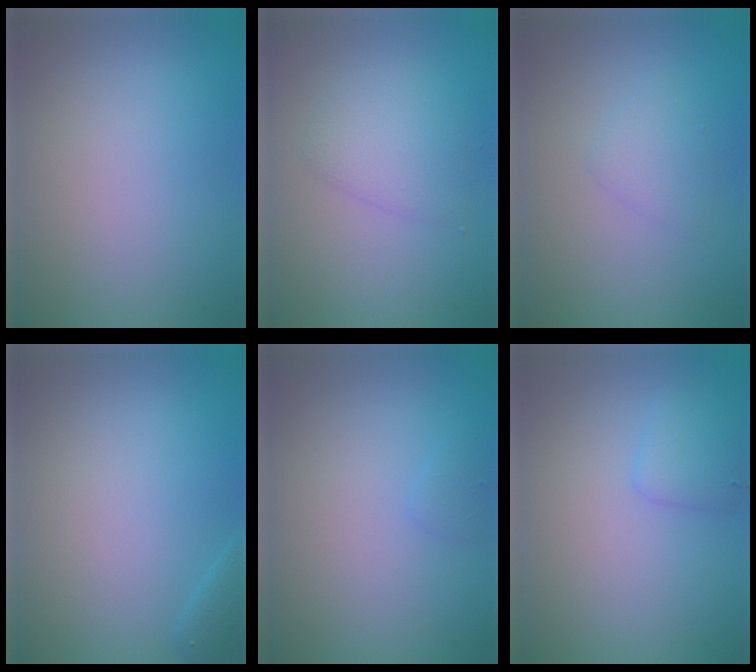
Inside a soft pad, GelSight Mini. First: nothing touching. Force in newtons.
{"total": 2.5, "press": 2.5, "slide": 0.0}
{"total": 1.4, "press": 1.4, "slide": 0.0}
{"total": 1.2, "press": 1.2, "slide": 0.1}
{"total": 0.7, "press": 0.7, "slide": 0.0}
{"total": 1.7, "press": 1.7, "slide": 0.1}